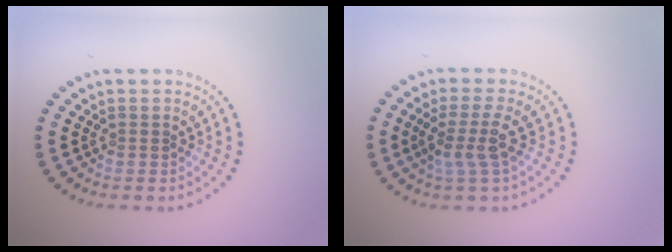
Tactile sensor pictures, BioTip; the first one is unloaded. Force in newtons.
{"total": 2.6, "press": 2.0, "slide": 1.6}